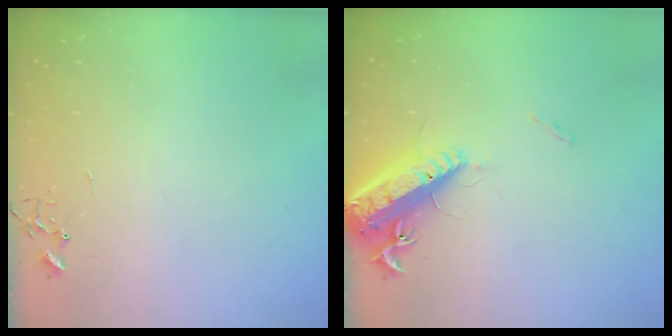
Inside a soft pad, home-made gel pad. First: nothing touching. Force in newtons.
{"total": 16.7, "press": 16.2, "slide": 4.1}